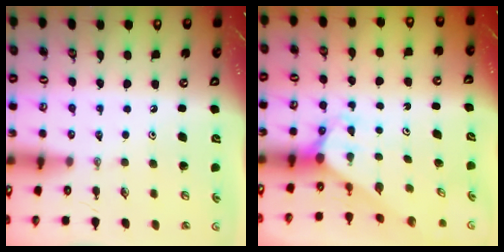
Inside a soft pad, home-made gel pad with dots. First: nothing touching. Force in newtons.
{"total": 2.8, "press": 2.8, "slide": 0.2}